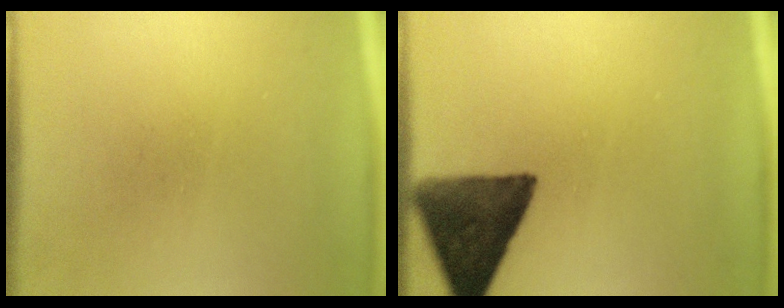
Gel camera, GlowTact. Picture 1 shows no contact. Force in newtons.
{"total": 13.0}